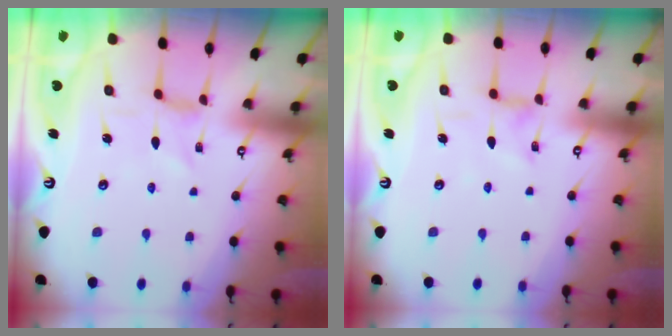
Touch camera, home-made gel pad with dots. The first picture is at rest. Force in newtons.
{"total": 0.9, "press": 0.9, "slide": 0.3}